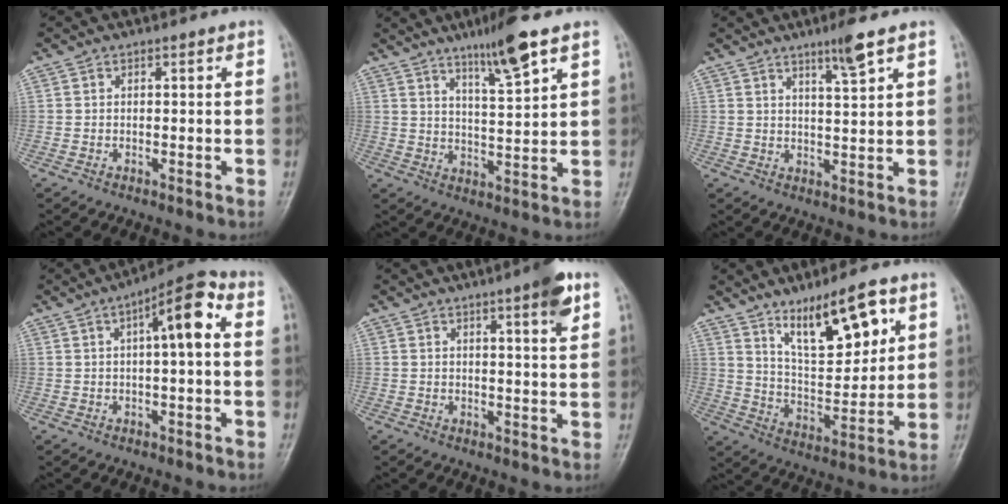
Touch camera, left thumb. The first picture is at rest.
{"total": 9.0, "force": [6.0, 0.7, 6.7], "torque": [-0.111, -0.036, 0.104]}
{"total": 4.7, "force": [3.2, 0.0, 3.4], "torque": [-0.056, -0.022, 0.057]}
{"total": 9.3, "force": [1.9, 2.6, 8.7], "torque": [-0.129, 0.028, 0.018]}
{"total": 6.1, "force": [3.3, 0.7, 5.0], "torque": [-0.067, -0.016, 0.043]}
{"total": 14.4, "force": [8.0, 5.1, 10.8], "torque": [-0.148, -0.046, 0.144]}